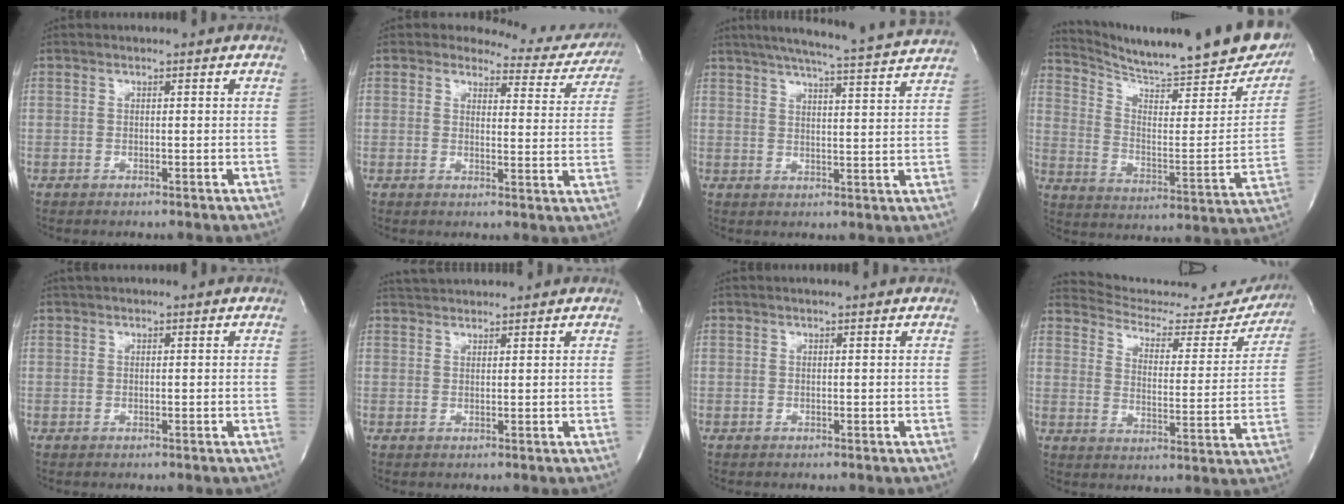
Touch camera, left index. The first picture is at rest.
{"total": 10.3, "force": [9.6, 3.8, 0.7], "torque": [0.016, -0.035, 0.083]}
{"total": 16.3, "force": [14.6, -0.9, 7.2], "torque": [-0.125, -0.016, 0.184]}
{"total": 25.9, "force": [22.2, 3.4, 12.8], "torque": [-0.207, -0.070, 0.300]}
{"total": 0.9, "force": [0.4, 0.5, 0.5], "torque": [-0.013, 0.011, 0.005]}
{"total": 4.6, "force": [4.5, 0.2, 0.9], "torque": [-0.023, 0.029, 0.076]}
{"total": 0.7, "force": [0.7, -0.1, 0.2], "torque": [-0.007, 0.001, 0.008]}
{"total": 20.0, "force": [19.4, 3.7, 3.6], "torque": [-0.044, -0.061, 0.246]}